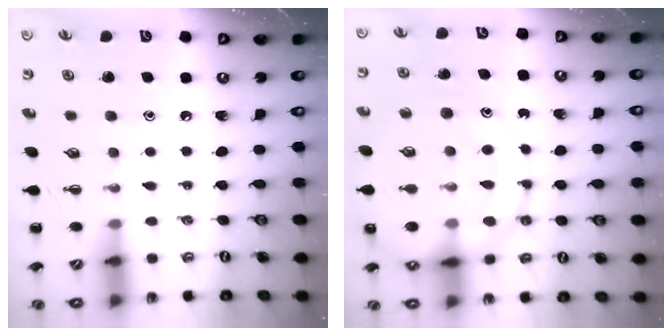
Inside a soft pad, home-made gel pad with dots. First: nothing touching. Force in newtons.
{"total": 16.6, "press": 16.5, "slide": 2.2}